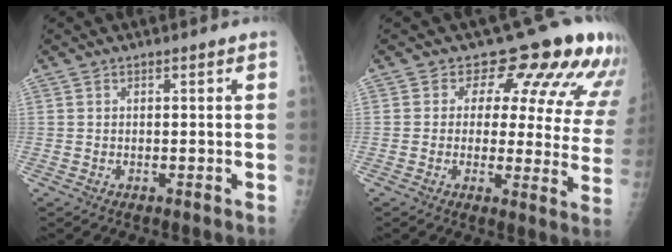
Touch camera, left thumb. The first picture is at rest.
{"total": 15.4, "force": [10.9, 7.0, 8.4], "torque": [-0.044, -0.055, 0.103]}